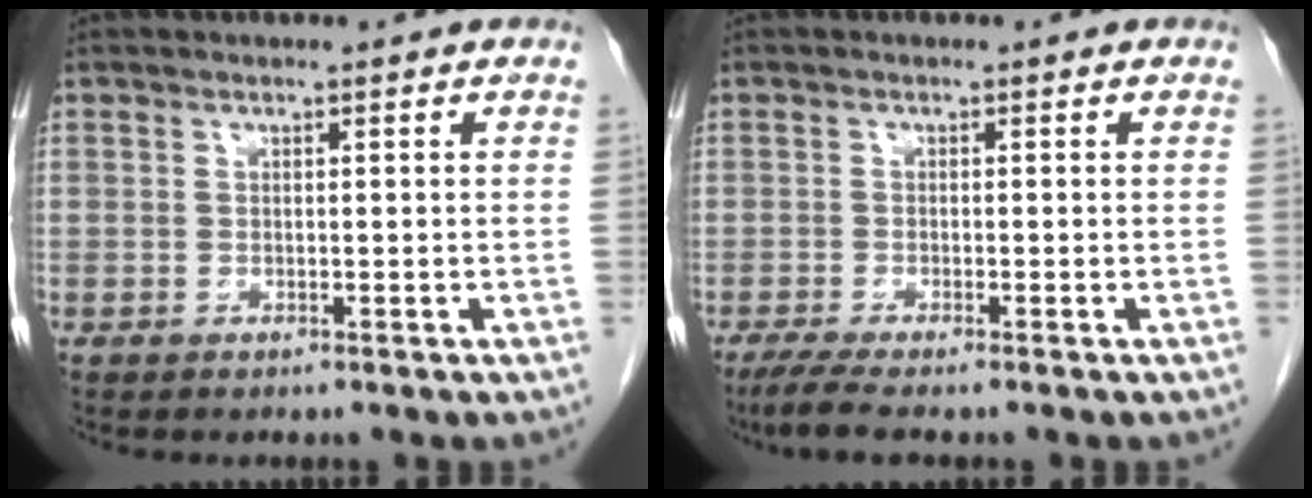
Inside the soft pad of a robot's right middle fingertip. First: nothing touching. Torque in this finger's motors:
{"motor_torque": [0.46, -0.29, 0.02, 0.02]}